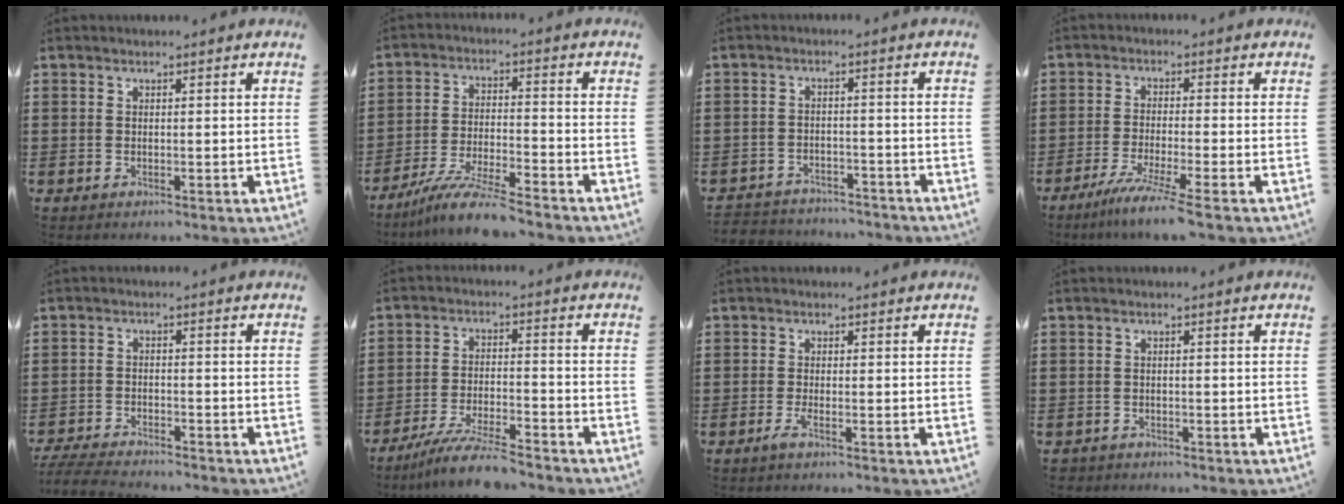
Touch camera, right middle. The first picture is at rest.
{"total": 8.4, "force": [-7.4, 0.2, 4.0], "torque": [-0.081, -0.002, -0.141]}
{"total": 3.2, "force": [-3.2, 0.6, -0.3], "torque": [-0.005, -0.002, -0.069]}
{"total": 5.0, "force": [-3.9, -0.6, 3.2], "torque": [-0.064, -0.020, -0.070]}
{"total": 4.6, "force": [-4.4, 0.5, 1.0], "torque": [-0.028, 0.000, -0.091]}
{"total": 7.5, "force": [-6.7, 0.4, 3.4], "torque": [-0.067, -0.001, -0.125]}
{"total": 1.6, "force": [-0.9, 0.0, 1.4], "torque": [-0.032, -0.005, -0.019]}
{"total": 1.3, "force": [-1.2, 0.4, -0.1], "torque": [-0.004, -0.002, -0.027]}